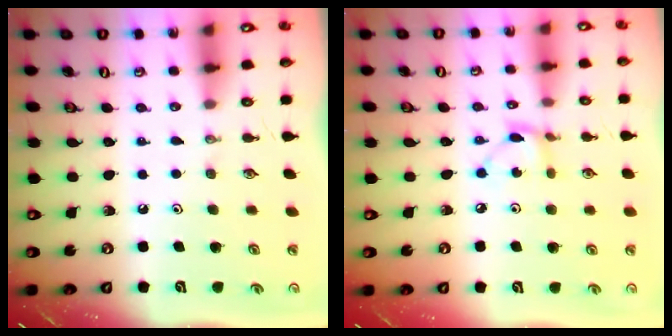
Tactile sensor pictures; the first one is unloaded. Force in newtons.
{"total": 3.0, "press": 3.0, "slide": 0.2}